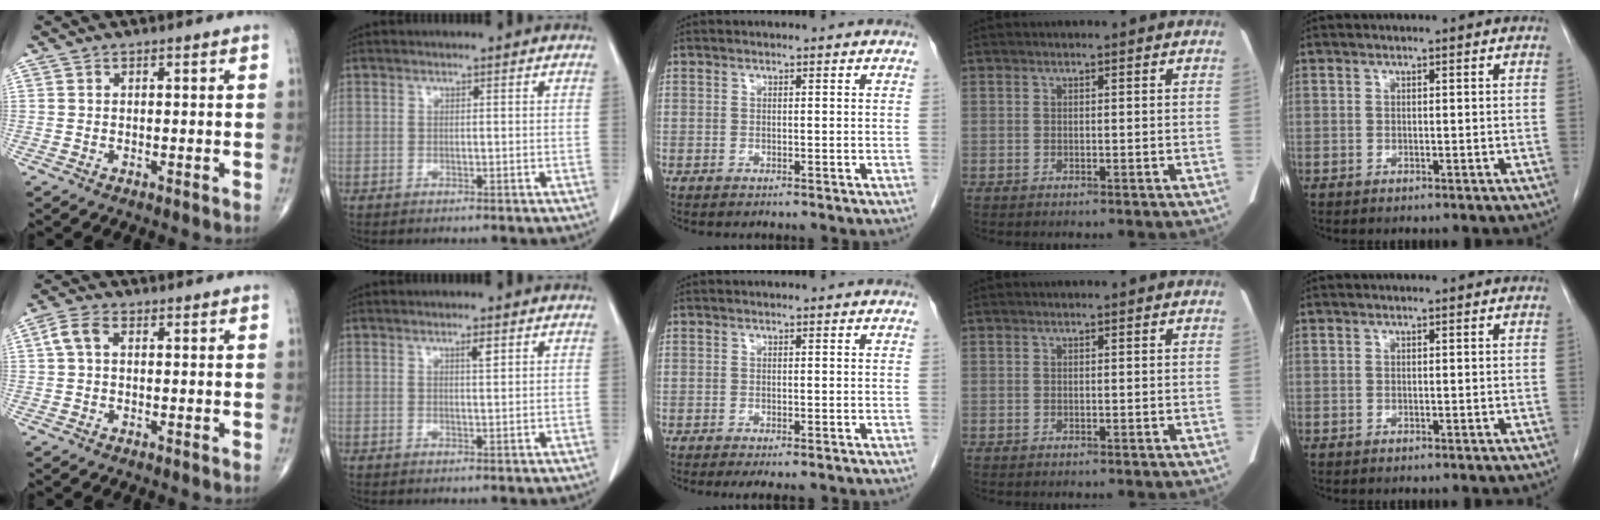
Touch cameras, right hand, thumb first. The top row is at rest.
{"thumb": {"total": 3.8, "force": [0.6, 2.3, 2.9], "torque": [-0.064, 0.012, 0.009]}, "index": {"total": 1.3, "force": [0.7, 0.1, 1.1], "torque": [-0.021, -0.002, 0.011]}, "middle": {"total": 3.4, "force": [-2.7, 0.9, 1.9], "torque": [-0.019, -0.008, -0.036]}}